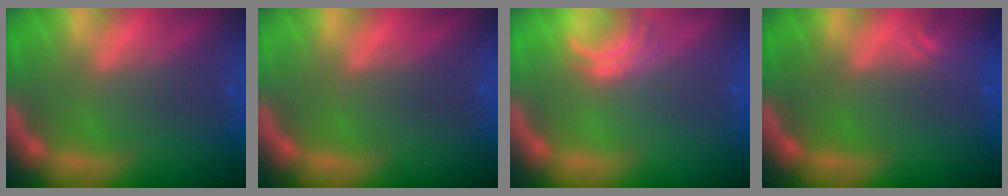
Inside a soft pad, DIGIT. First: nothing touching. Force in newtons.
{"total": 0.0}
{"total": 2.5}
{"total": 1.9}